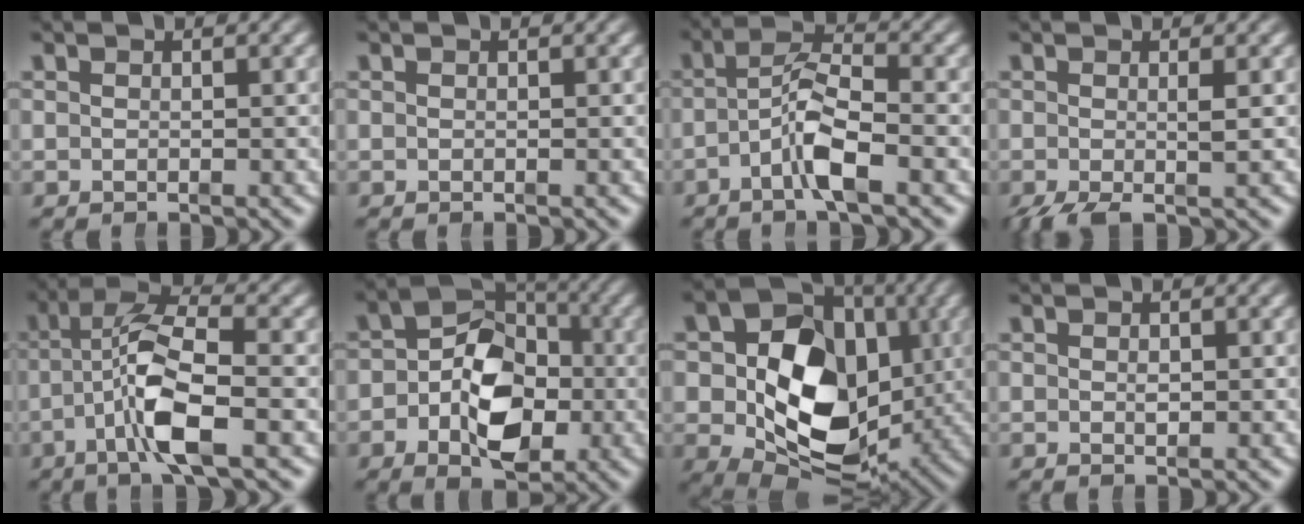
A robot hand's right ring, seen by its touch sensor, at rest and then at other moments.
{"total": 0.0}
{"total": 5.2, "force": [-0.9, 2.1, 4.6], "torque": [-0.076, 0.001, -0.023]}
{"total": 2.7, "force": [-1.8, 0.8, 1.8], "torque": [-0.035, -0.014, -0.023]}
{"total": 7.1, "force": [0.2, 3.0, 6.4], "torque": [-0.116, -0.004, -0.002]}
{"total": 10.5, "force": [-1.6, 7.3, 7.4], "torque": [-0.105, -0.005, -0.028]}
{"total": 19.3, "force": [-1.8, 13.6, 13.6], "torque": [-0.235, -0.063, 0.001]}
{"total": 0.6, "force": [-0.1, 0.2, 0.5], "torque": [-0.009, -0.001, 0.000]}